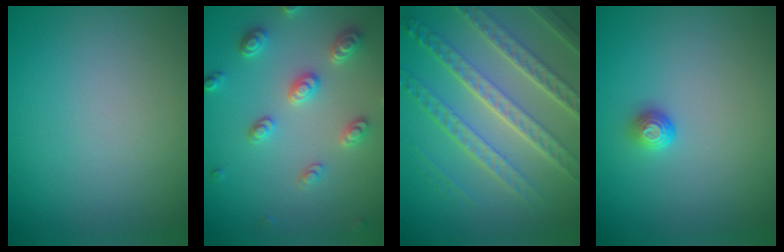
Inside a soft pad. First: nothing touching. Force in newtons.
{"total": 4.0, "press": 3.4, "slide": 2.1}
{"total": 7.9, "press": 5.5, "slide": 5.6}
{"total": 1.2, "press": 0.9, "slide": 0.8}